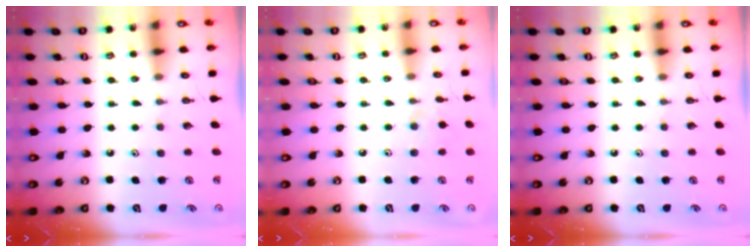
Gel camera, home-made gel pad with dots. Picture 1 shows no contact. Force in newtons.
{"total": 5.9, "press": 5.8, "slide": 0.8}
{"total": 0.0}